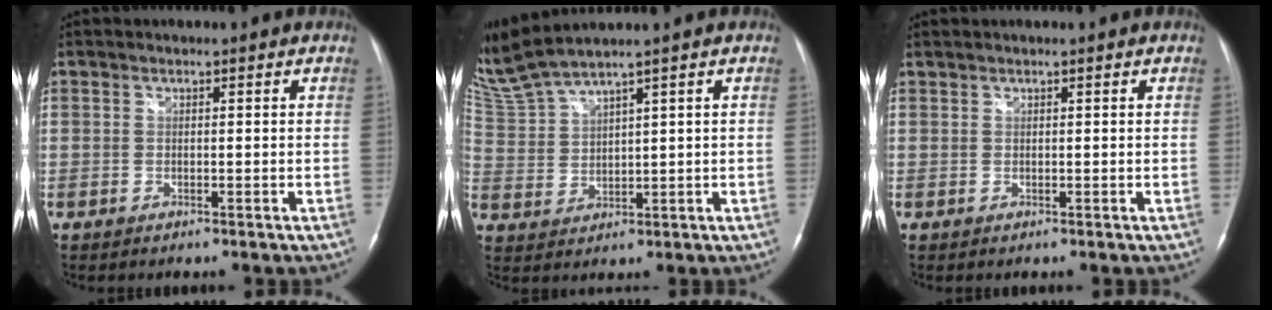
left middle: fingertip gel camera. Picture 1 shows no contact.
{"total": 7.4, "force": [6.5, -1.2, 3.4], "torque": [-0.090, 0.008, 0.145]}
{"total": 0.5, "force": [0.5, 0.0, 0.1], "torque": [-0.007, 0.010, 0.016]}